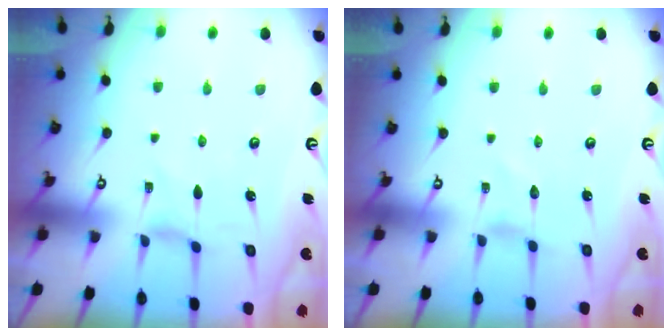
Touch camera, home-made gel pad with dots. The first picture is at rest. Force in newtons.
{"total": 0.0}